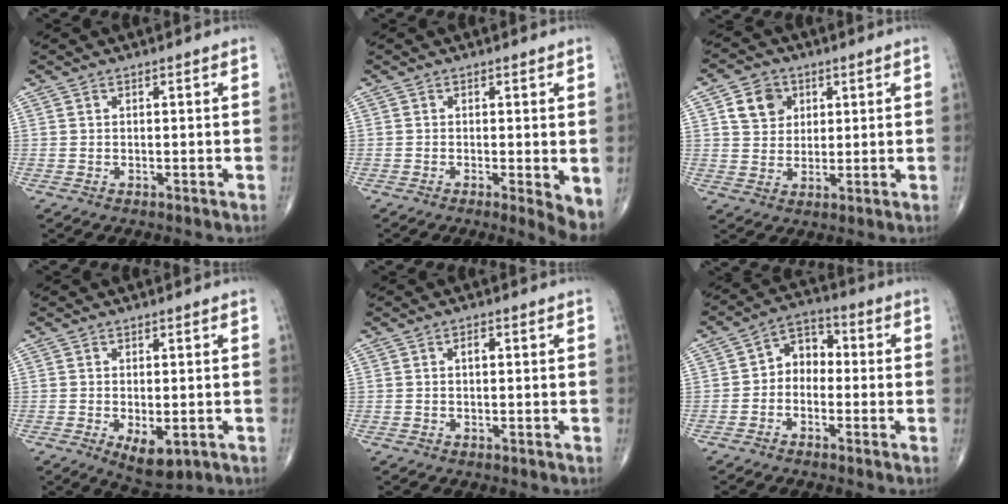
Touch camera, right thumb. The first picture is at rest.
{"total": 4.1, "force": [-0.3, 1.0, 4.0], "torque": [-0.057, -0.013, -0.008]}
{"total": 6.9, "force": [2.5, 5.8, 2.7], "torque": [-0.019, -0.008, 0.044]}
{"total": 5.5, "force": [-1.6, 2.6, 4.6], "torque": [-0.065, -0.012, -0.013]}
{"total": 1.4, "force": [0.3, 0.7, 1.2], "torque": [-0.019, 0.001, 0.004]}
{"total": 6.2, "force": [-0.8, 4.8, 3.9], "torque": [-0.033, 0.029, -0.033]}